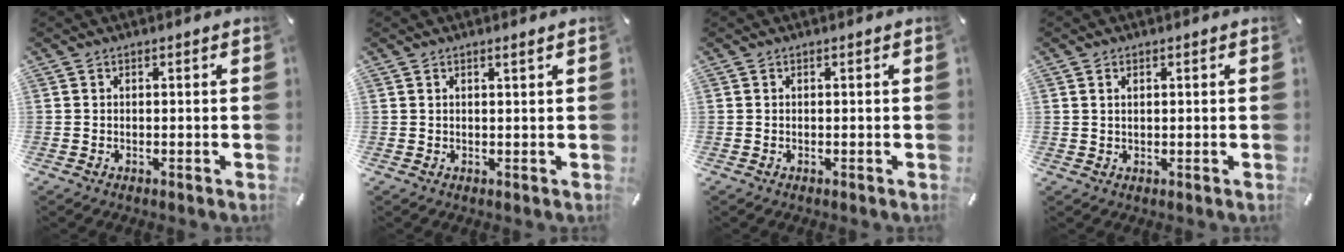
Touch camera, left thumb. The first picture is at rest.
{"total": 1.1, "force": [0.8, 0.1, 0.8], "torque": [-0.016, -0.001, 0.014]}
{"total": 0.0}
{"total": 1.6, "force": [0.6, 1.2, 0.9], "torque": [-0.021, 0.005, 0.010]}